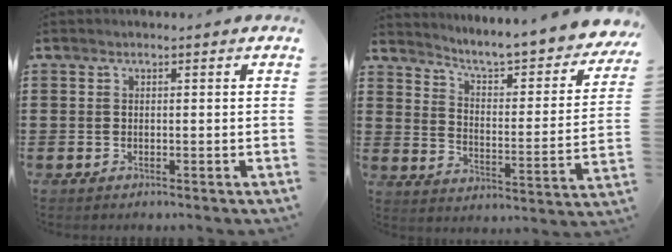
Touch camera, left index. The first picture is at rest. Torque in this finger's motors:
{"motor_torque": [2.14, 0.00, 0.34, 0.09]}